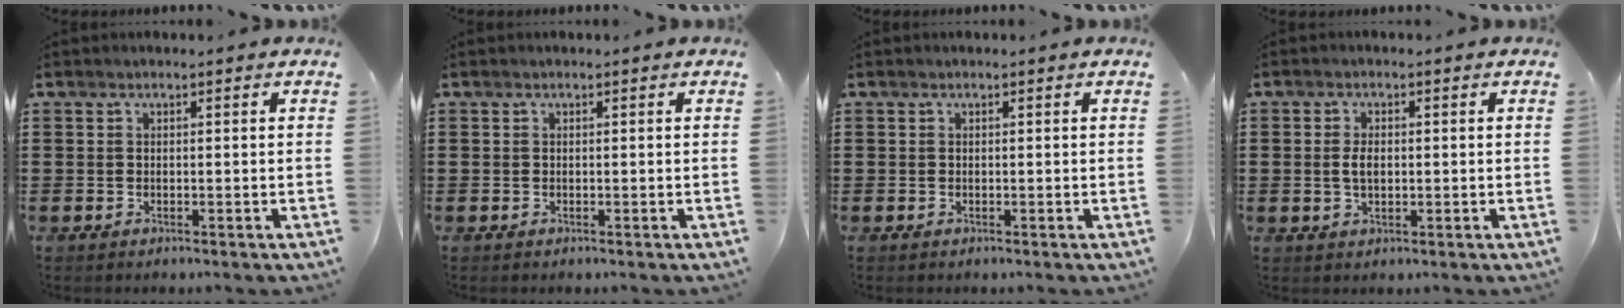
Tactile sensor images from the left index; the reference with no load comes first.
{"total": 0.0}
{"total": 0.0}
{"total": 2.8, "force": [0.2, 1.4, 2.4], "torque": [-0.050, 0.005, 0.002]}